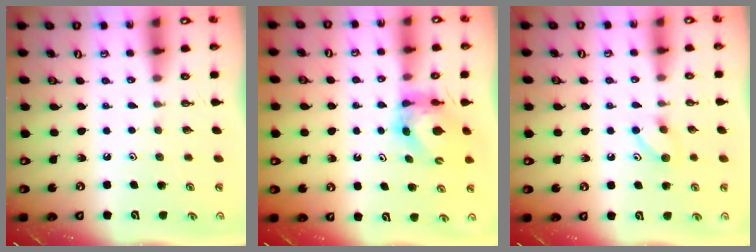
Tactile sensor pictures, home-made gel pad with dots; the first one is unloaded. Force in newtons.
{"total": 5.6, "press": 5.6, "slide": 0.7}
{"total": 6.1, "press": 6.0, "slide": 0.9}